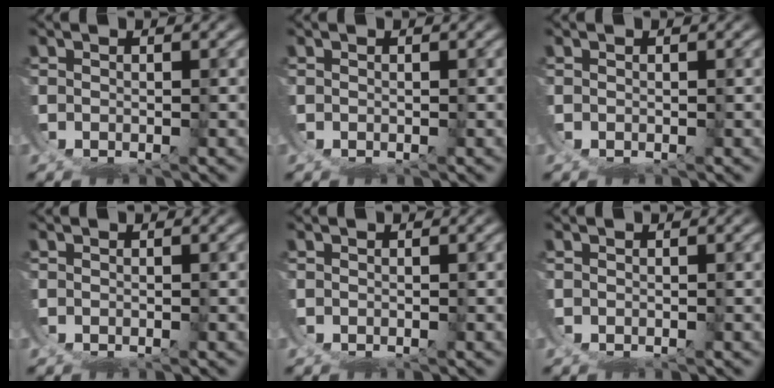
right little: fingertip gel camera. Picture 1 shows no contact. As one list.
[{"total": 0.0}, {"total": 0.0}, {"total": 0.0}, {"total": 0.0}, {"total": 0.0}]